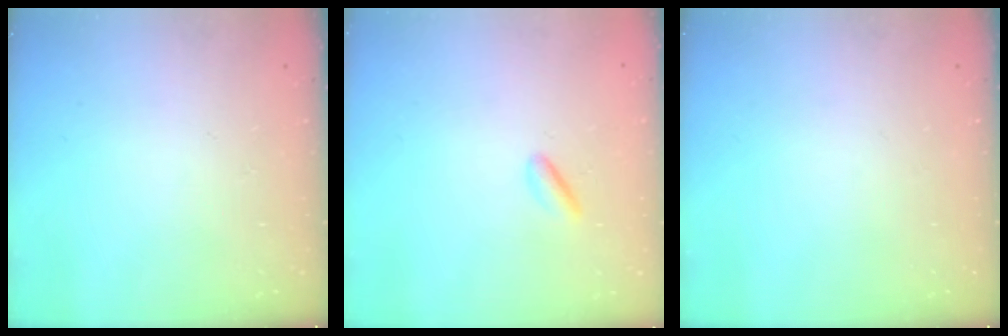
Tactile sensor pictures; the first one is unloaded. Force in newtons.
{"total": 2.2, "press": 2.1, "slide": 0.6}
{"total": 0.0}